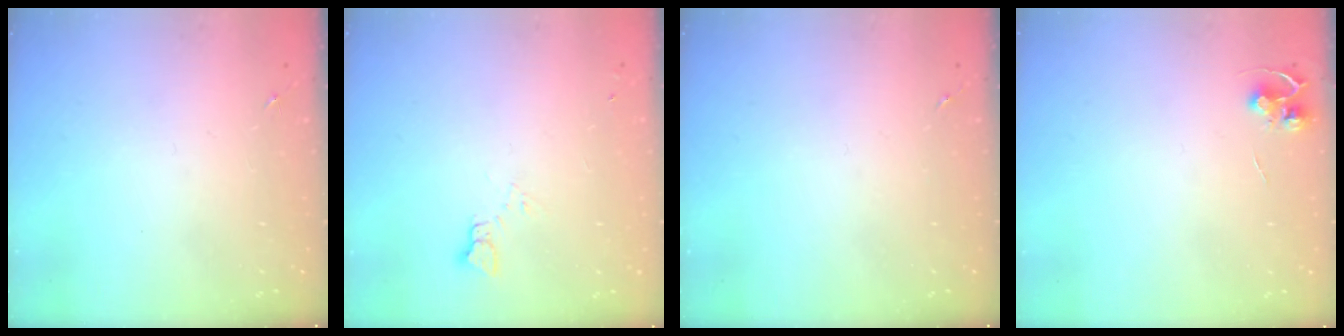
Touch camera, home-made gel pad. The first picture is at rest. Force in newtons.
{"total": 4.1, "press": 4.0, "slide": 0.4}
{"total": 0.0}
{"total": 5.7, "press": 5.6, "slide": 0.4}